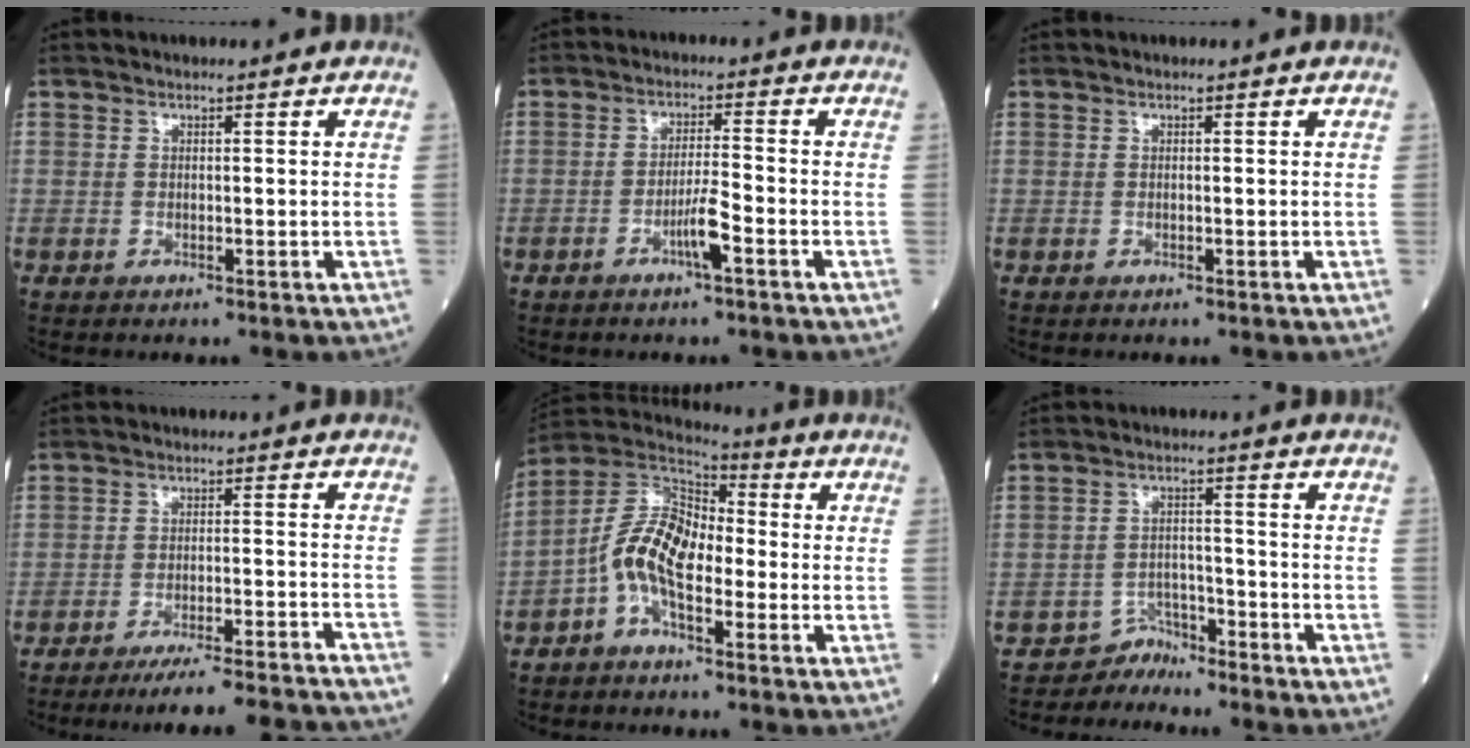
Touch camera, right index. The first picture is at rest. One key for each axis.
{"total": 3.9, "fx": -2.0, "fy": -0.2, "fz": 3.3, "tx": -0.063, "ty": -0.003, "tz": -0.039}
{"total": 0.0}
{"total": 14.6, "fx": -13.6, "fy": -0.6, "fz": 5.1, "tx": -0.053, "ty": -0.016, "tz": -0.187}
{"total": 9.9, "fx": -2.7, "fy": 4.4, "fz": 8.4, "tx": -0.179, "ty": 0.030, "tz": -0.061}
{"total": 3.4, "fx": -3.1, "fy": 0.6, "fz": -1.4, "tx": 0.027, "ty": 0.005, "tz": -0.049}